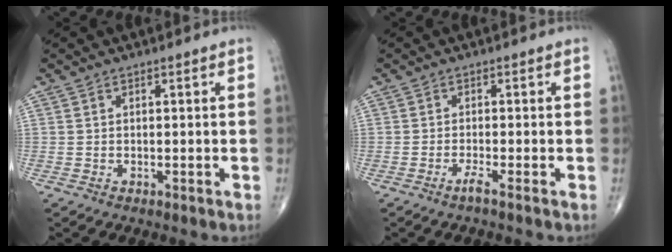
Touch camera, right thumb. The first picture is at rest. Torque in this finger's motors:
{"motor_torque": [-0.20, 0.01, 0.04, -0.22, 0.00]}